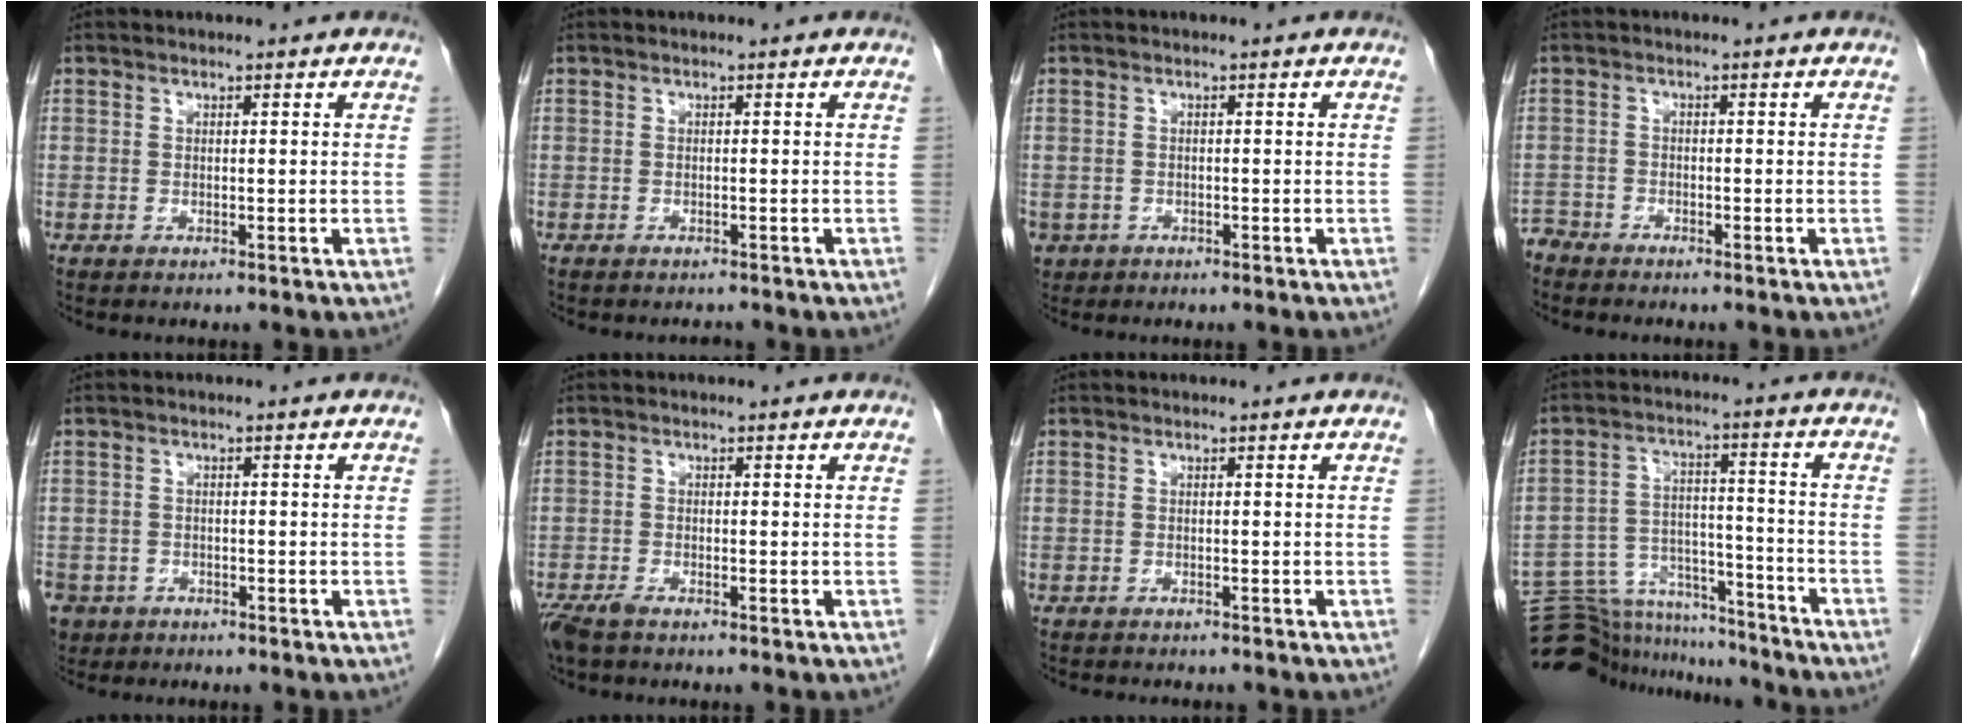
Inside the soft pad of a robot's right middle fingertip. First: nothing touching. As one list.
[{"total": 1.6, "force": [-1.5, 0.4, 0.4], "torque": [-0.006, -0.004, -0.020]}, {"total": 2.5, "force": [-1.4, 2.1, 0.4], "torque": [-0.011, 0.001, -0.021]}, {"total": 2.5, "force": [-2.4, 0.4, -0.4], "torque": [0.009, -0.008, -0.049]}, {"total": 6.7, "force": [-3.9, 5.1, 1.7], "torque": [-0.052, -0.002, -0.064]}, {"total": 3.6, "force": [-2.8, 1.1, 2.1], "torque": [-0.045, -0.009, -0.049]}, {"total": 3.6, "force": [-3.3, 1.0, 1.2], "torque": [-0.015, -0.004, -0.040]}, {"total": 16.1, "force": [-15.6, 3.4, 2.1], "torque": [-0.045, 0.037, -0.240]}]